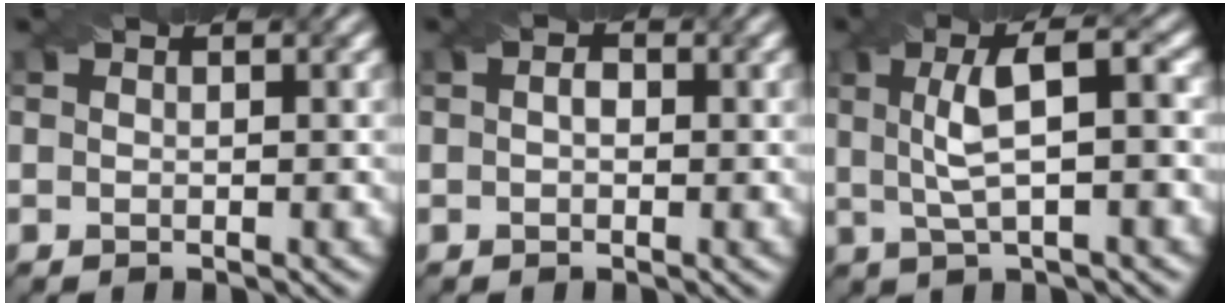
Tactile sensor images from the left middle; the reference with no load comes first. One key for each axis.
{"total": 1.9, "fx": 0.5, "fy": 1.3, "fz": 1.3, "tx": -0.016, "ty": -0.001, "tz": -0.010}
{"total": 5.4, "fx": 0.9, "fy": 1.5, "fz": 5.1, "tx": -0.093, "ty": 0.011, "tz": 0.015}